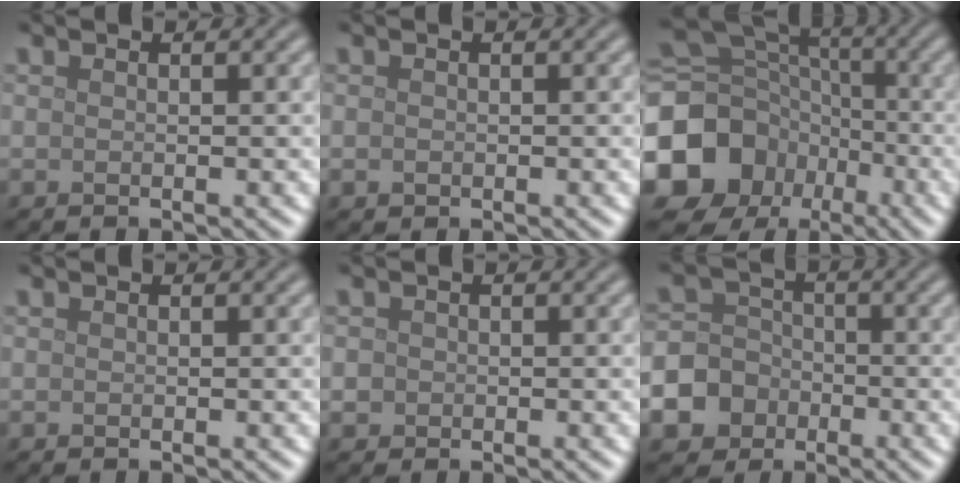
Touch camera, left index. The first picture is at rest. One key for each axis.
{"total": 0.5, "fx": -0.1, "fy": 0.5, "fz": 0.2, "tx": 0.000, "ty": -0.004, "tz": -0.002}
{"total": 17.9, "fx": -6.9, "fy": 15.2, "fz": 6.6, "tx": -0.166, "ty": -0.033, "tz": -0.141}
{"total": 0.0}
{"total": 1.0, "fx": -0.1, "fy": 1.0, "fz": 0.2, "tx": 0.004, "ty": -0.005, "tz": -0.002}
{"total": 10.4, "fx": -4.7, "fy": 8.9, "fz": 2.3, "tx": -0.060, "ty": -0.031, "tz": -0.107}